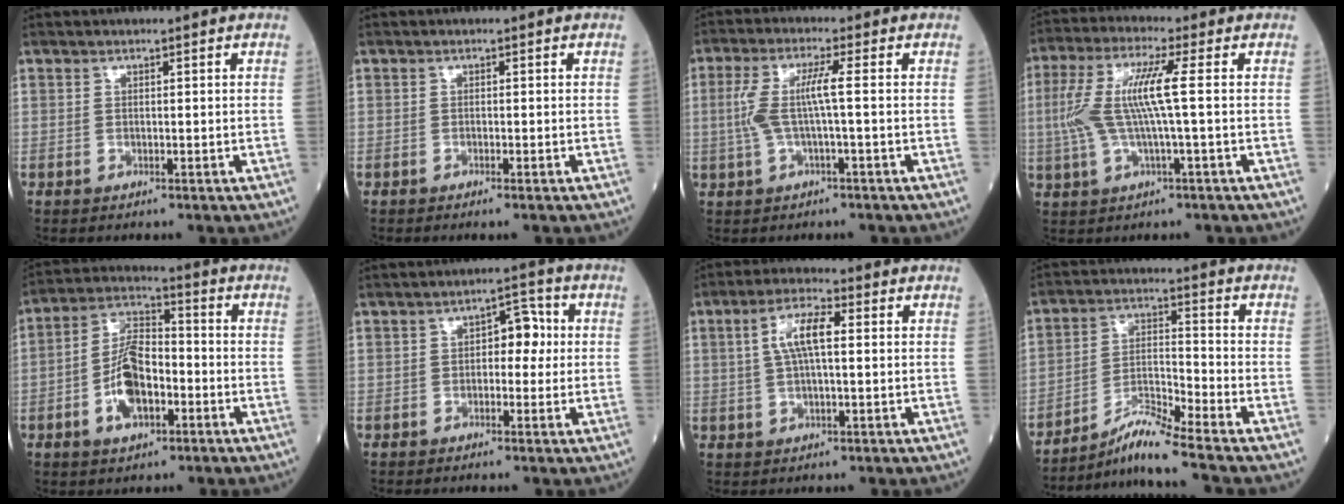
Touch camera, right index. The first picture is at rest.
{"total": 0.8, "force": [-0.6, -0.1, 0.5], "torque": [-0.011, 0.000, -0.010]}
{"total": 5.9, "force": [0.0, 0.2, 5.9], "torque": [-0.135, 0.014, -0.001]}
{"total": 9.6, "force": [0.5, 0.5, 9.6], "torque": [-0.212, 0.017, 0.006]}
{"total": 10.0, "force": [-3.1, 4.7, 8.3], "torque": [-0.167, 0.017, -0.058]}
{"total": 4.7, "force": [0.4, 2.6, 3.9], "torque": [-0.051, 0.021, 0.002]}
{"total": 6.4, "force": [1.2, 1.6, 6.0], "torque": [-0.122, 0.016, 0.023]}
{"total": 7.7, "force": [-6.8, -1.9, 3.2], "torque": [-0.068, -0.013, -0.125]}